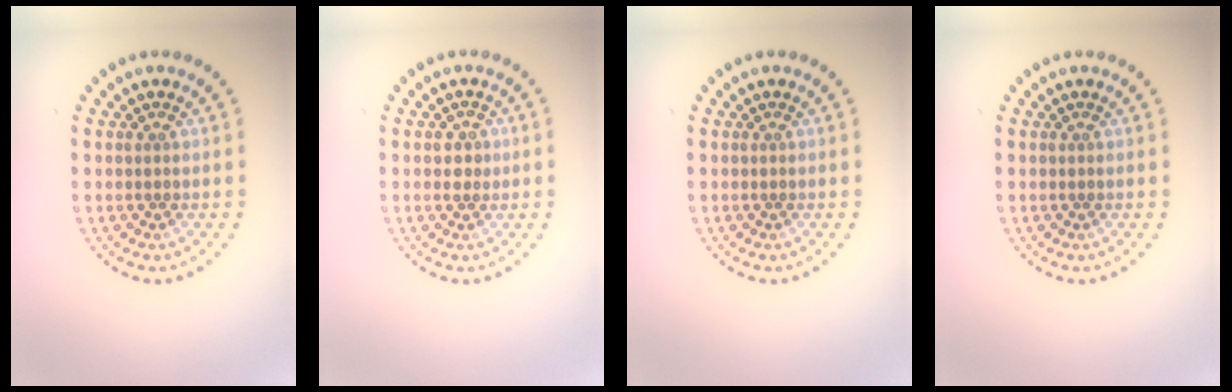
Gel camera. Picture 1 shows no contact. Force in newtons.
{"total": 1.2, "press": 1.2, "slide": 0.2}
{"total": 0.0}
{"total": 0.0}